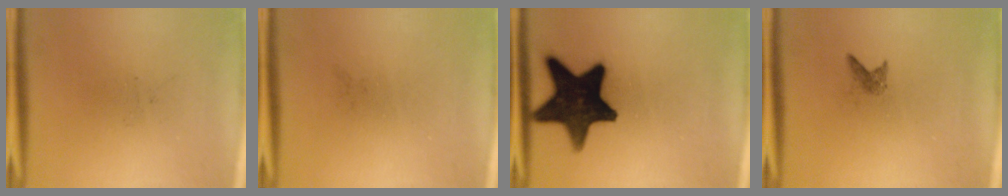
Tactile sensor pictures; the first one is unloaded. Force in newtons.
{"total": 0.0}
{"total": 17.9}
{"total": 0.9}